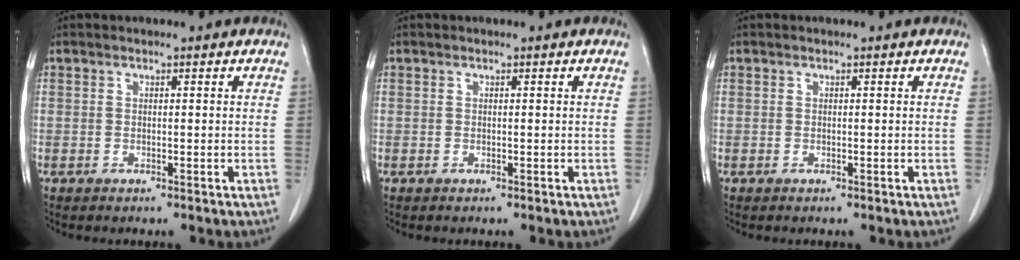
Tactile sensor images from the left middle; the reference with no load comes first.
{"total": 0.0}
{"total": 0.0}